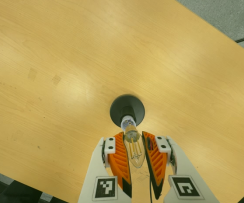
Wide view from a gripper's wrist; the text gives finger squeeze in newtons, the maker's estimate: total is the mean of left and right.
{"total": 22.7, "left": 24.9, "right": 20.6}